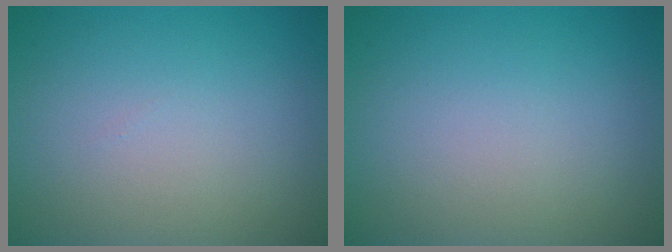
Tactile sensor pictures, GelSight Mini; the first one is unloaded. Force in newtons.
{"total": 0.0}